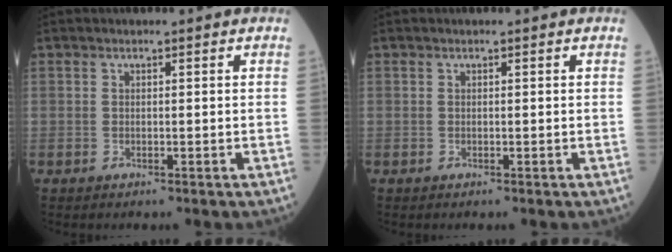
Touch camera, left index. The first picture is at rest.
{"total": 0.0}